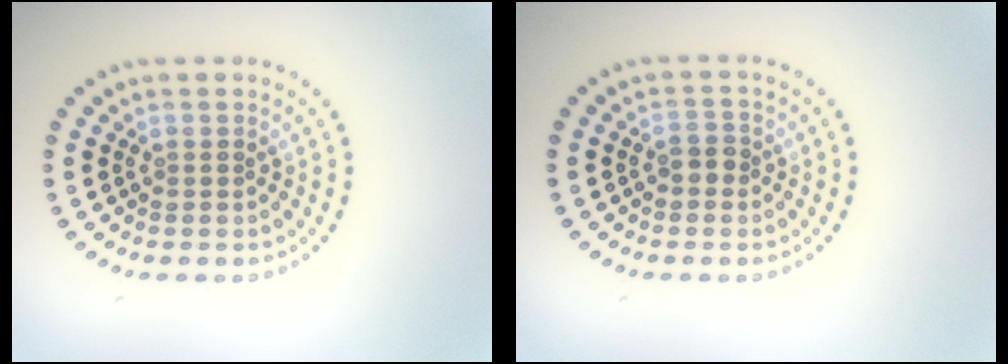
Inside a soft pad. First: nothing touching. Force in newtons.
{"total": 1.3, "press": 1.2, "slide": 0.5}